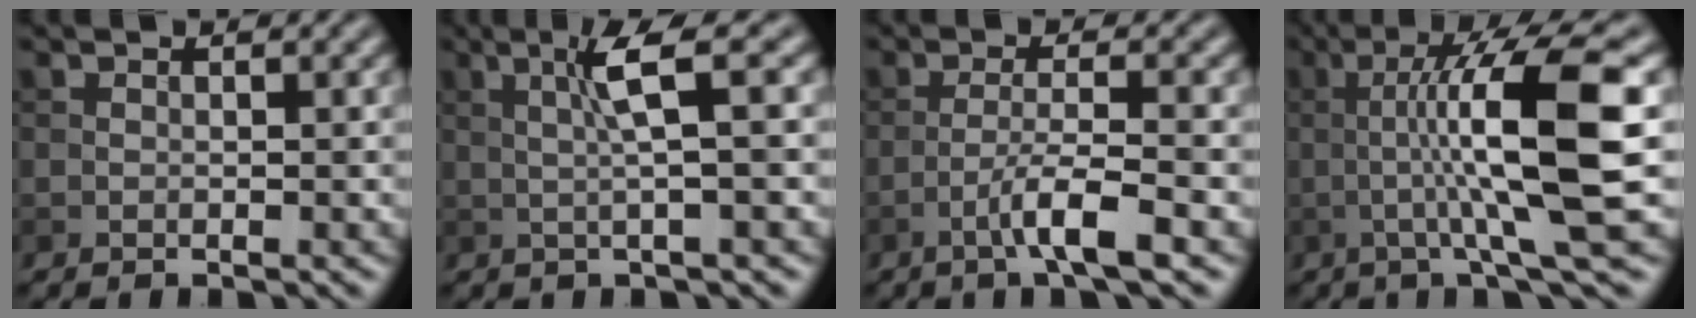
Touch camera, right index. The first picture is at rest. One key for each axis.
{"total": 3.8, "fx": 0.7, "fy": 0.2, "fz": 3.8, "tx": -0.069, "ty": 0.010, "tz": 0.012}
{"total": 4.1, "fx": -2.0, "fy": 0.3, "fz": 3.6, "tx": -0.065, "ty": 0.008, "tz": -0.044}
{"total": 10.5, "fx": -0.5, "fy": 1.4, "fz": 10.4, "tx": -0.149, "ty": 0.012, "tz": -0.009}